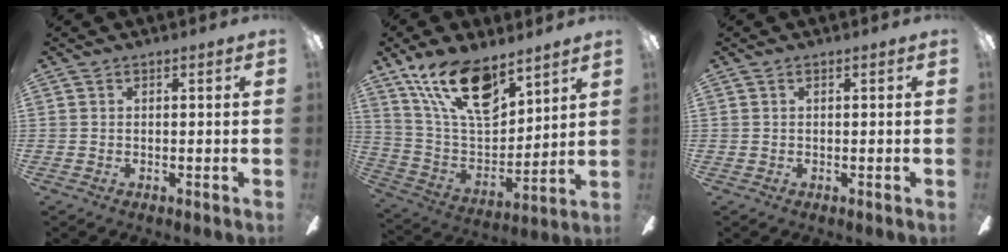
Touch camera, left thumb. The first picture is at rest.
{"total": 19.3, "force": [12.8, 8.5, 11.7], "torque": [-0.223, -0.068, 0.228]}
{"total": 0.0}